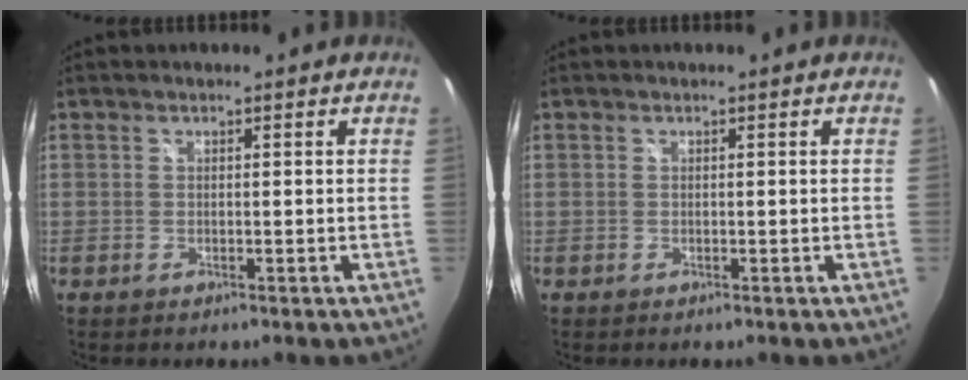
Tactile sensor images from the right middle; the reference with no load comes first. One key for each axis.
{"total": 0.0}